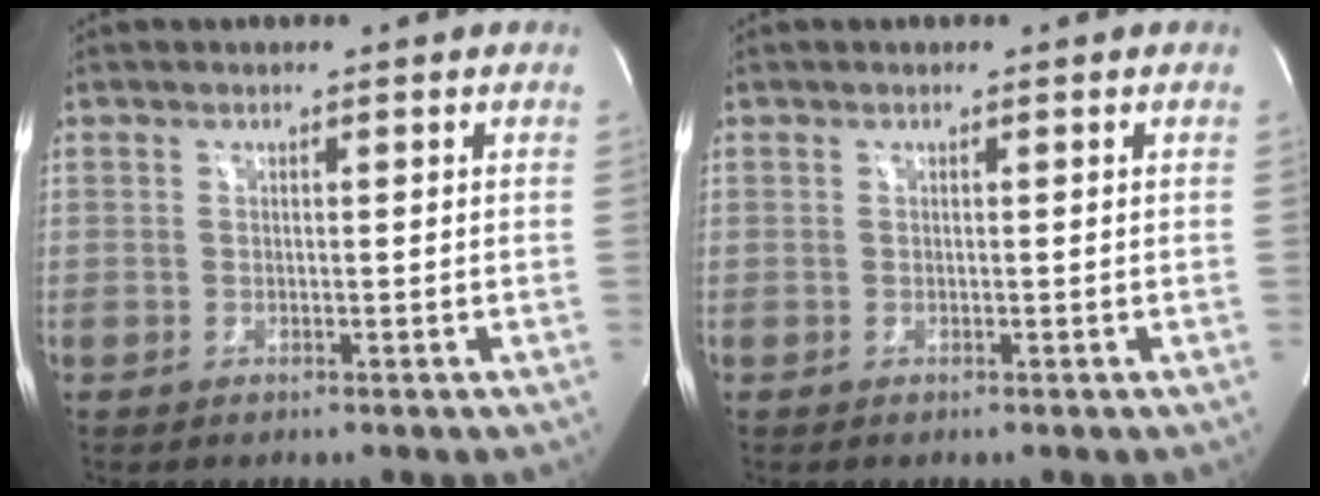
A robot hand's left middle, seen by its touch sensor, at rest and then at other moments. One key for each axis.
{"total": 0.0}